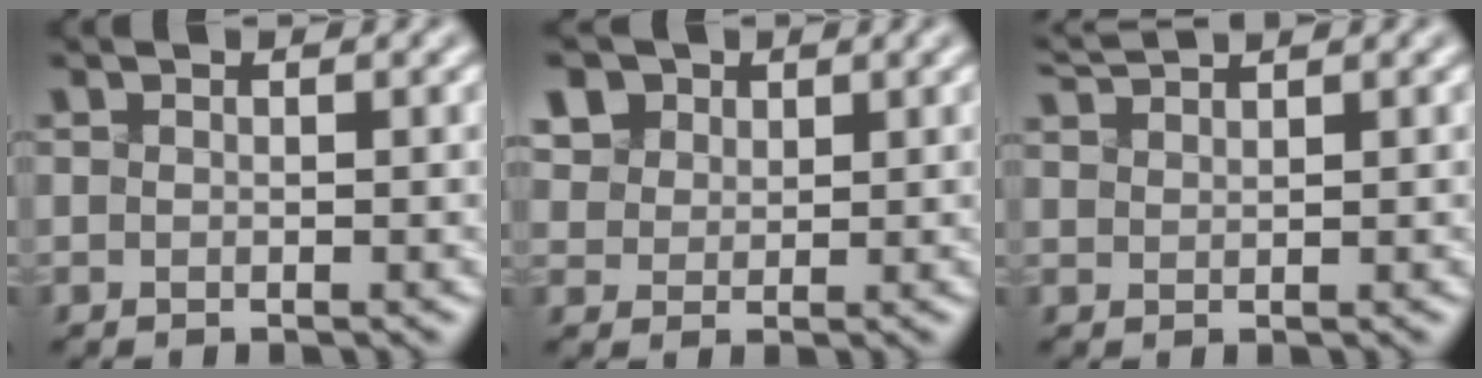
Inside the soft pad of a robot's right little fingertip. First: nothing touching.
{"total": 10.5, "force": [5.7, 7.5, 4.5], "torque": [-0.127, 0.033, 0.095]}
{"total": 1.7, "force": [1.7, -0.3, 0.2], "torque": [-0.011, 0.012, 0.045]}